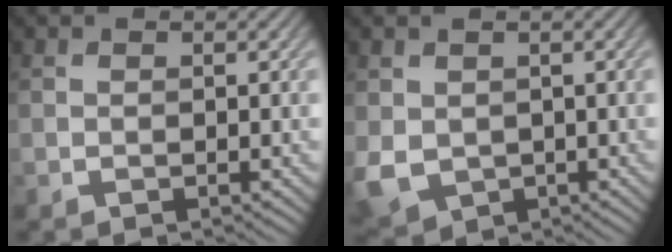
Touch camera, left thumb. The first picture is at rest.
{"total": 4.7, "force": [0.0, 3.9, 2.6], "torque": [-0.083, -0.022, 0.001]}